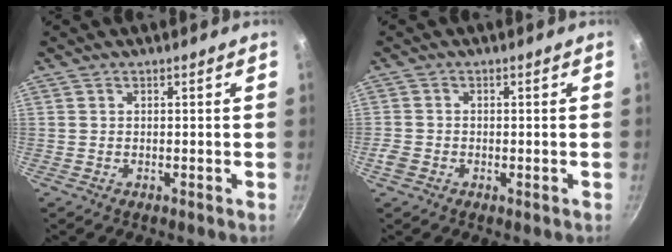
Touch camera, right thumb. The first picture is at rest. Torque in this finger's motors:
{"motor_torque": [0.20, 0.04, 0.67, 0.06, 0.02]}